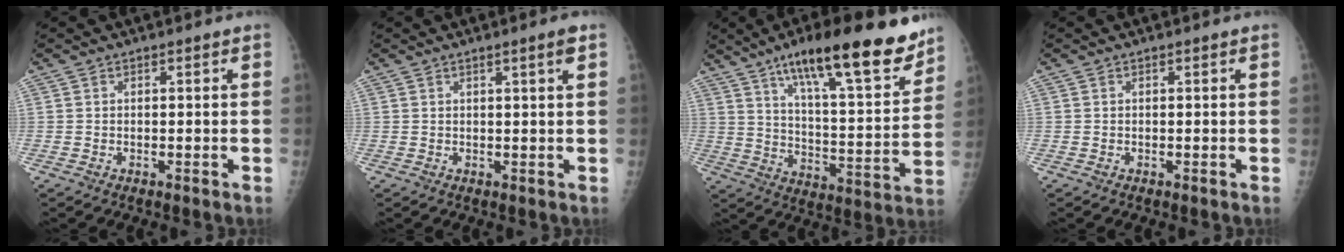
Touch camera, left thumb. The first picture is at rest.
{"total": 2.1, "force": [1.1, -0.2, 1.8], "torque": [-0.029, -0.005, 0.017]}
{"total": 21.2, "force": [13.9, 4.7, 15.2], "torque": [-0.203, -0.062, 0.216]}
{"total": 0.0}